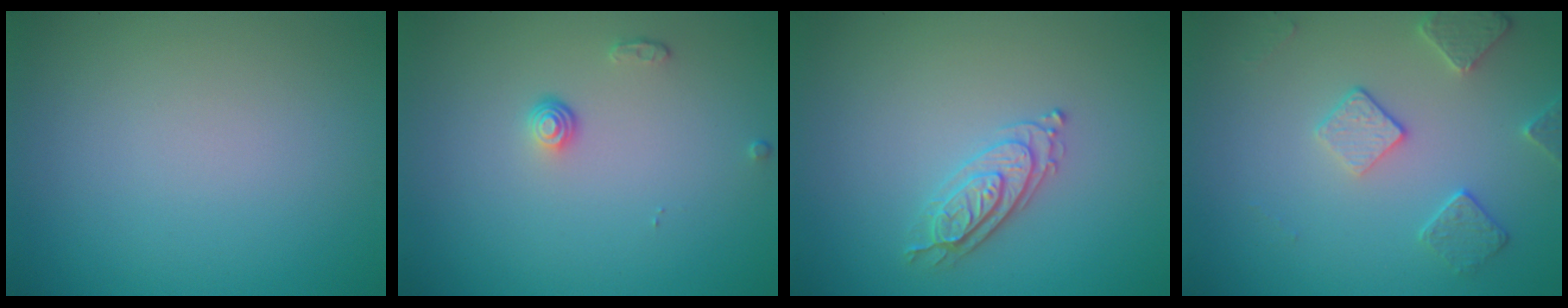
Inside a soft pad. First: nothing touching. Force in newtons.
{"total": 1.1, "press": 0.8, "slide": 0.8}
{"total": 2.4, "press": 2.3, "slide": 0.5}
{"total": 2.8, "press": 2.7, "slide": 0.7}